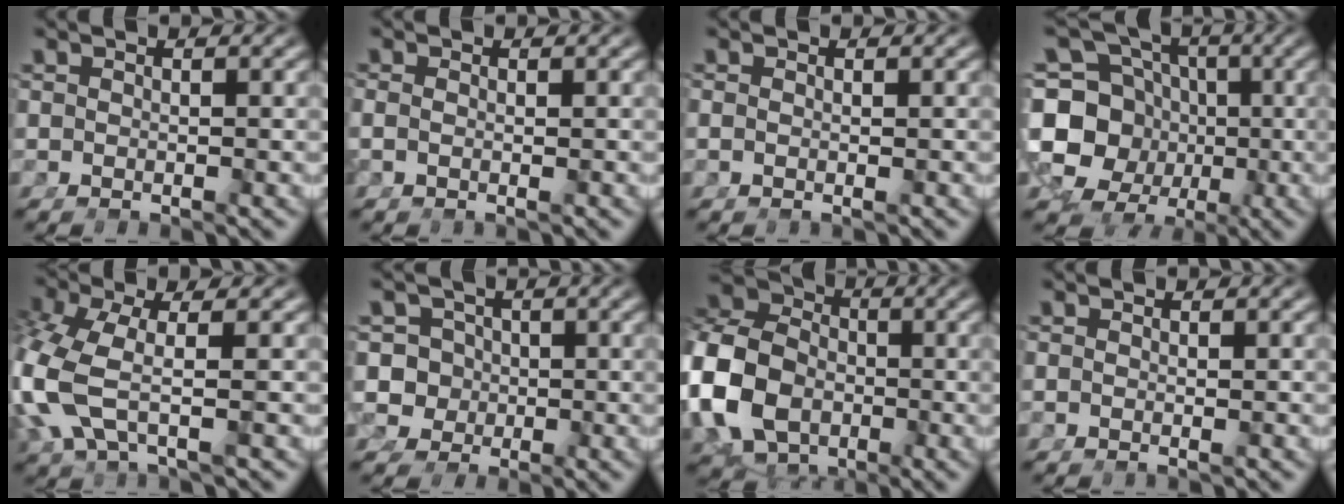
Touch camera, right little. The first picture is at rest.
{"total": 1.0, "force": [-0.6, -0.3, 0.8], "torque": [-0.019, -0.014, 0.001]}
{"total": 0.7, "force": [-0.4, -0.2, 0.5], "torque": [-0.009, -0.009, 0.000]}
{"total": 16.2, "force": [-1.3, 14.3, 7.5], "torque": [-0.186, -0.065, -0.016]}
{"total": 5.7, "force": [-0.6, 3.3, 4.6], "torque": [-0.134, -0.028, 0.003]}
{"total": 9.7, "force": [-1.5, 9.2, 2.8], "torque": [-0.099, -0.051, -0.017]}
{"total": 12.4, "force": [-0.6, 10.2, 7.1], "torque": [-0.157, -0.034, -0.005]}
{"total": 0.0}